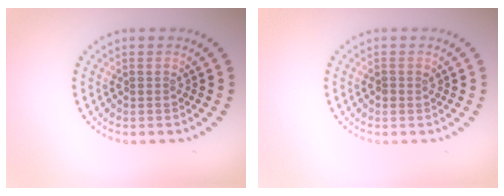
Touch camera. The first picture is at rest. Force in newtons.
{"total": 0.6, "press": 0.6, "slide": 0.1}